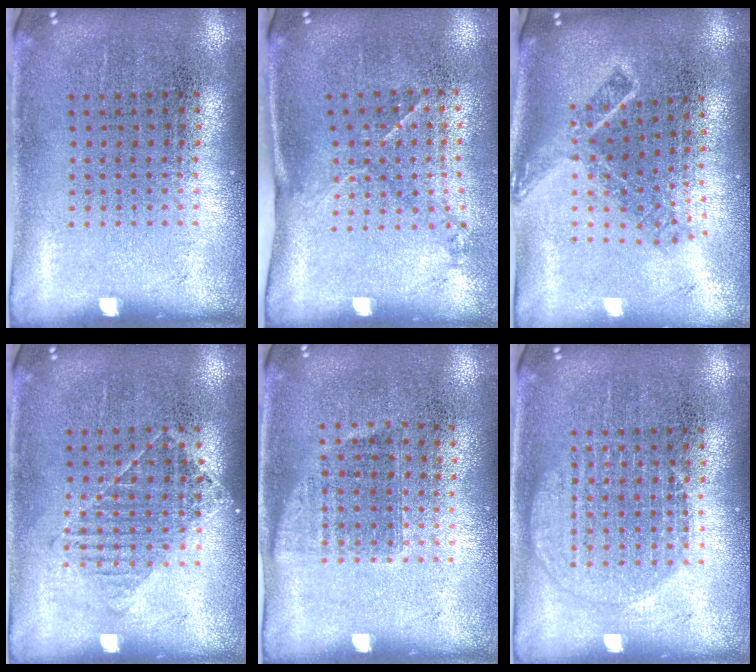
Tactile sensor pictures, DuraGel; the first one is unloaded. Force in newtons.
{"total": 1.5, "press": 1.0, "slide": 1.1}
{"total": 2.0, "press": 1.4, "slide": 1.4}
{"total": 1.1, "press": 0.9, "slide": 0.6}
{"total": 0.8, "press": 0.7, "slide": 0.4}
{"total": 1.9, "press": 1.9, "slide": 0.3}